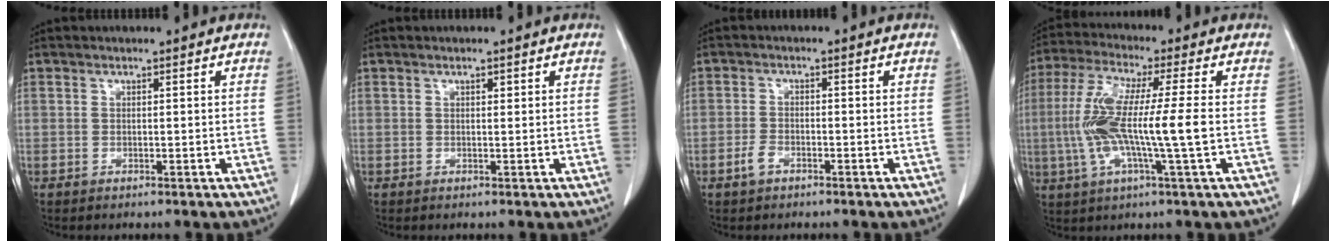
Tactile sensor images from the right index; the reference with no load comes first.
{"total": 0.6, "force": [0.3, 0.2, 0.4], "torque": [-0.008, -0.001, 0.006]}
{"total": 2.4, "force": [-1.5, 1.2, 1.3], "torque": [-0.030, 0.003, -0.027]}
{"total": 11.8, "force": [-1.0, 0.3, 11.8], "torque": [-0.246, 0.002, -0.025]}